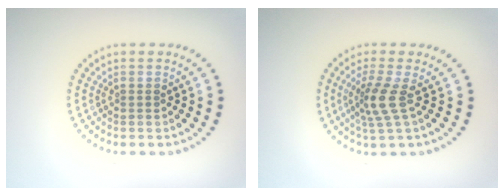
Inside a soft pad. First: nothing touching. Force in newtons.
{"total": 2.9, "press": 2.1, "slide": 2.0}